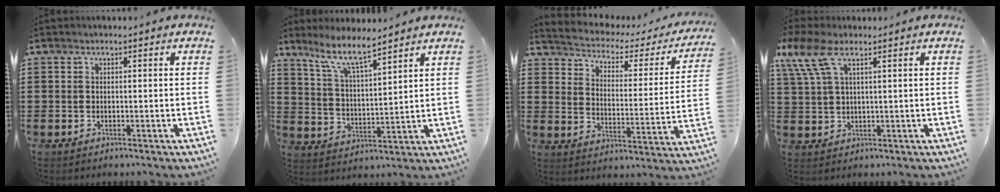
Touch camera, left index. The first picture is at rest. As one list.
[{"total": 7.4, "force": [6.2, 0.8, 4.0], "torque": [-0.097, -0.023, 0.110]}, {"total": 2.3, "force": [1.8, 1.1, 1.0], "torque": [-0.036, -0.021, 0.019]}, {"total": 6.5, "force": [3.4, 2.4, 5.0], "torque": [-0.122, 0.004, 0.059]}]